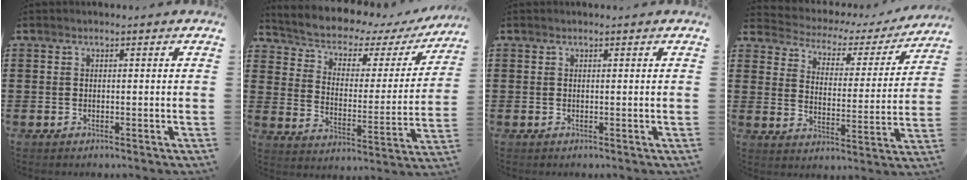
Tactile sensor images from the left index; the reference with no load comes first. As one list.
[{"total": 4.5, "force": [3.7, 1.8, 1.7], "torque": [-0.056, -0.031, 0.056]}, {"total": 0.0}, {"total": 2.6, "force": [2.2, 1.3, 0.7], "torque": [-0.032, -0.021, 0.026]}]